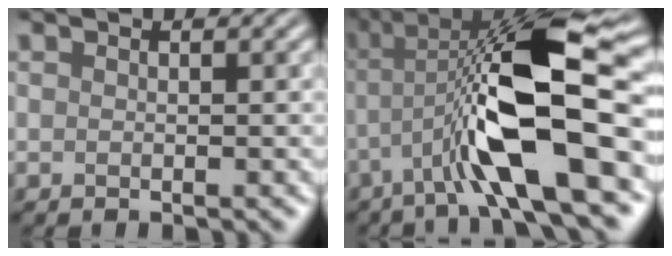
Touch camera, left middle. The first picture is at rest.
{"total": 11.4, "force": [-2.6, 2.3, 10.8], "torque": [-0.219, -0.002, -0.026]}